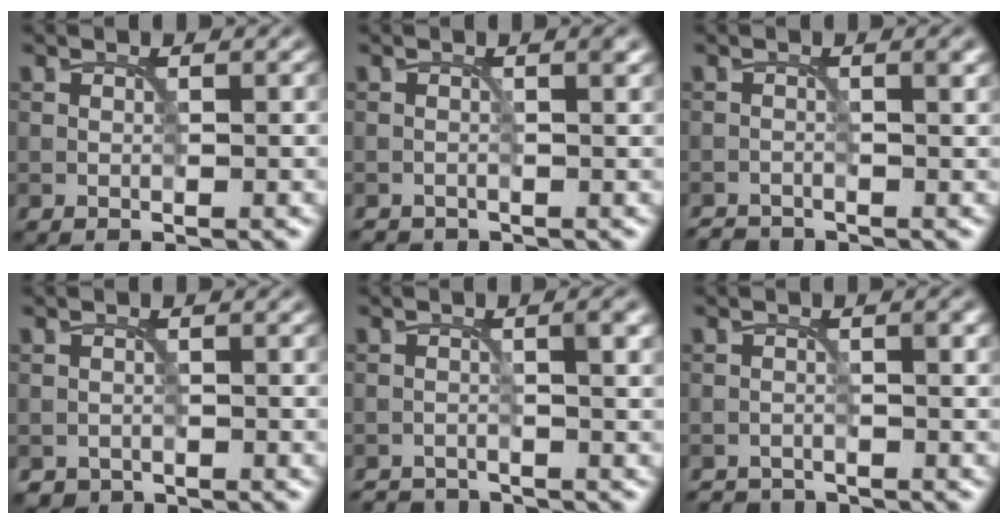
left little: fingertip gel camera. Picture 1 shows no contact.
{"total": 0.9, "force": [-0.6, 0.4, 0.4], "torque": [-0.006, -0.007, -0.011]}
{"total": 1.9, "force": [-1.6, 0.5, 0.9], "torque": [-0.015, -0.005, -0.032]}
{"total": 0.9, "force": [-0.8, 0.4, -0.2], "torque": [0.007, -0.004, -0.013]}
{"total": 3.0, "force": [-2.5, 0.7, 1.6], "torque": [-0.019, -0.003, -0.048]}
{"total": 2.3, "force": [-2.2, 0.5, 0.6], "torque": [-0.008, -0.002, -0.040]}